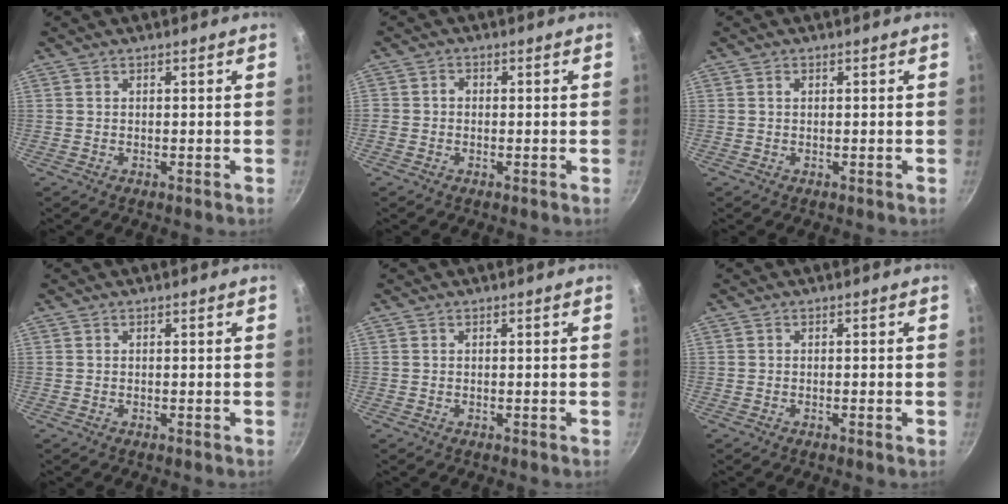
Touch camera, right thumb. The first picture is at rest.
{"total": 1.6, "force": [-0.3, 1.5, 0.7], "torque": [-0.009, 0.007, -0.009]}
{"total": 0.7, "force": [0.2, 0.5, 0.4], "torque": [-0.007, 0.003, 0.005]}
{"total": 0.0}
{"total": 0.0}
{"total": 0.7, "force": [-0.3, 0.0, 0.7], "torque": [-0.014, 0.001, -0.006]}